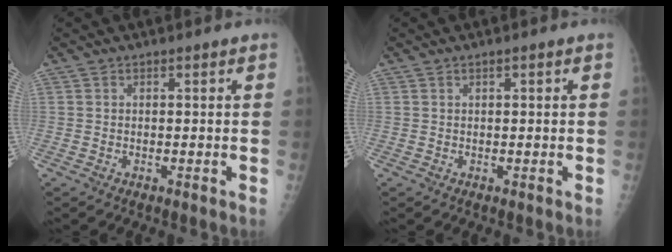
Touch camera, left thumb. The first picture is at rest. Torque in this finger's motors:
{"motor_torque": [0.02, 0.16, -0.16, -0.11, -0.02]}